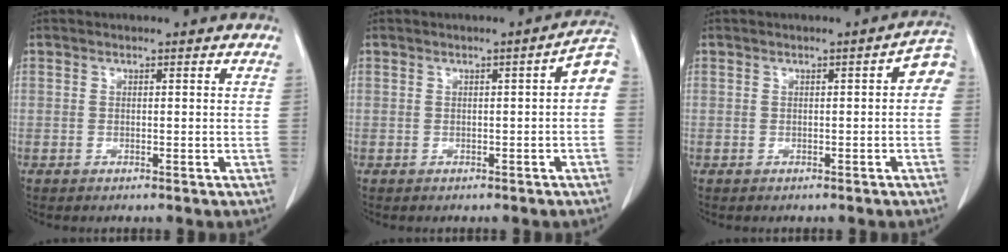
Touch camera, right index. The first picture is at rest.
{"total": 3.5, "force": [-0.2, 0.7, 3.4], "torque": [-0.038, 0.012, -0.007]}
{"total": 3.0, "force": [0.0, 1.1, 2.8], "torque": [-0.026, 0.014, -0.005]}